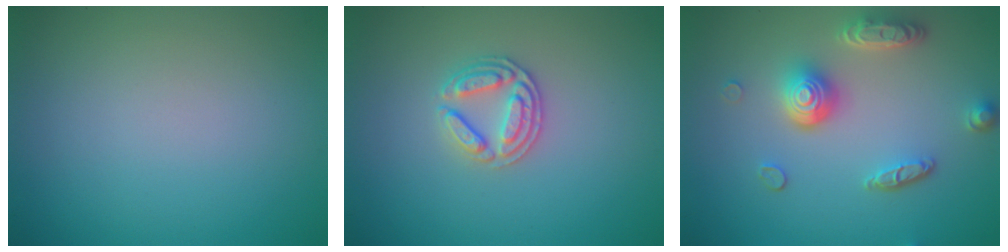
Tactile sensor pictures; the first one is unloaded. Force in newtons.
{"total": 2.7, "press": 2.7, "slide": 0.6}
{"total": 4.9, "press": 3.7, "slide": 3.2}